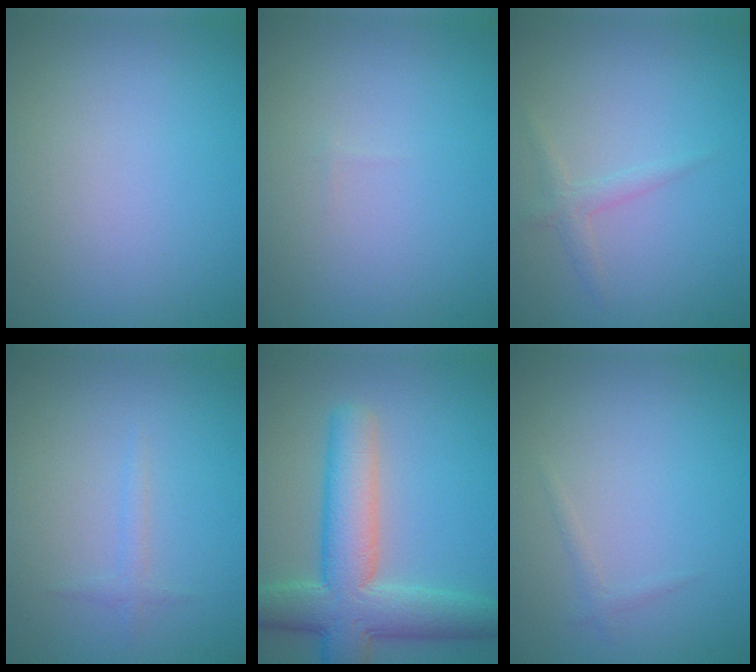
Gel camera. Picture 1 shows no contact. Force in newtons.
{"total": 0.0}
{"total": 1.3, "press": 1.3, "slide": 0.0}
{"total": 0.8, "press": 0.8, "slide": 0.0}
{"total": 8.0, "press": 8.0, "slide": 0.2}
{"total": 0.7, "press": 0.7, "slide": 0.0}